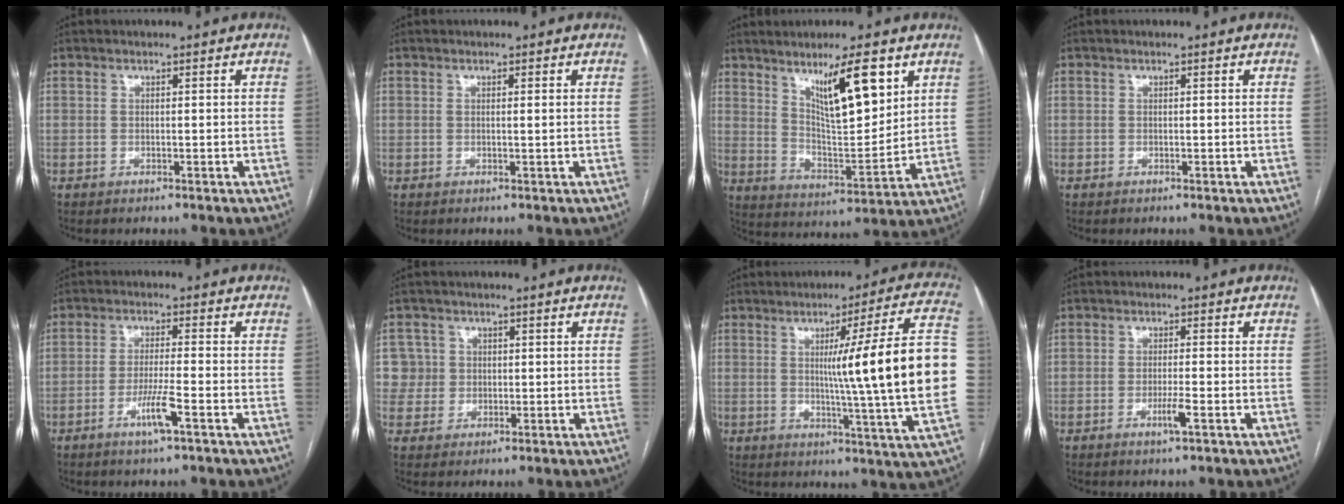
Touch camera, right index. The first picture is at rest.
{"total": 0.6, "force": [0.1, -0.1, 0.6], "torque": [-0.010, -0.001, 0.001]}
{"total": 12.3, "force": [6.6, 2.2, 10.2], "torque": [-0.174, -0.007, 0.120]}
{"total": 0.0}
{"total": 5.0, "force": [-2.5, -0.2, 4.4], "torque": [-0.084, -0.009, -0.049]}
{"total": 4.6, "force": [0.8, 4.6, -0.4], "torque": [0.026, 0.015, 0.016]}
{"total": 21.0, "force": [0.8, -2.0, 20.9], "torque": [-0.241, 0.003, -0.002]}
{"total": 2.7, "force": [-1.2, -0.1, 2.4], "torque": [-0.043, -0.004, -0.023]}